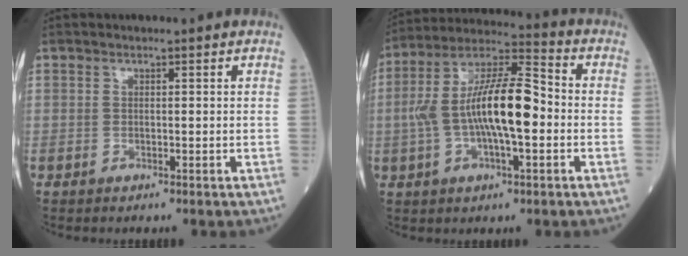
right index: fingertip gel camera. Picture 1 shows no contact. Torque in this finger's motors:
{"motor_torque": [2.14, 0.00, 1.06, 0.21]}